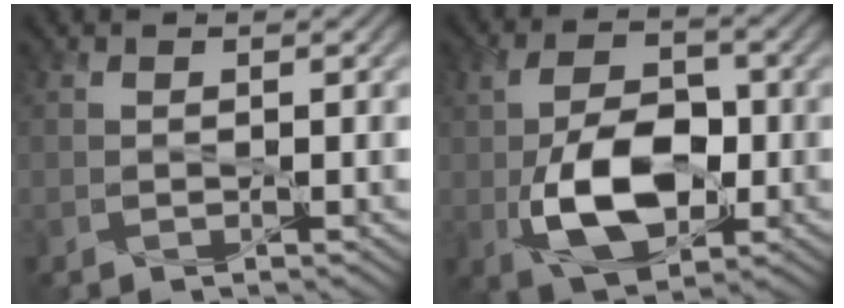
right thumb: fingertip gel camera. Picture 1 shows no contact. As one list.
[{"total": 10.3, "force": [-2.1, 6.1, 8.1], "torque": [-0.163, -0.002, -0.040]}]